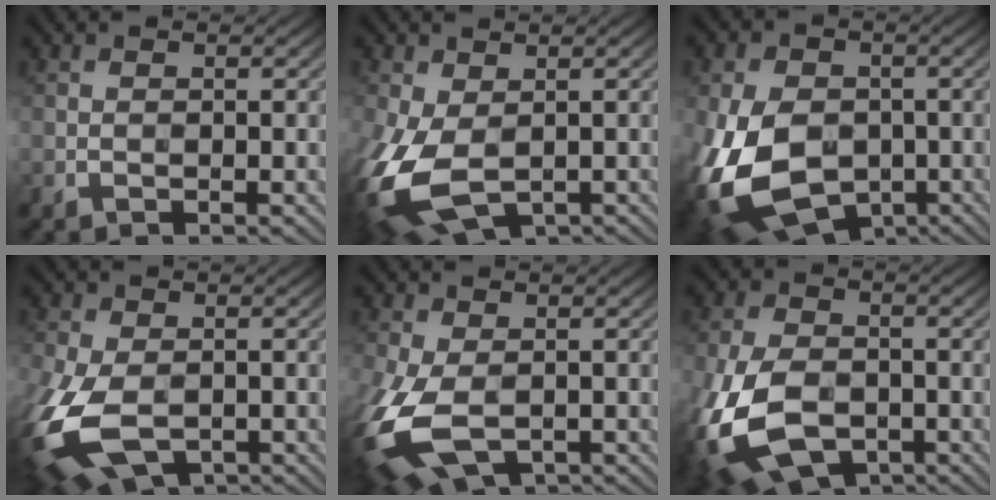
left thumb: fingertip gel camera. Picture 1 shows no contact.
{"total": 11.8, "force": [-2.9, 7.2, 8.9], "torque": [-0.245, -0.036, -0.040]}
{"total": 17.3, "force": [-5.0, 12.0, 11.3], "torque": [-0.254, -0.038, -0.081]}
{"total": 13.6, "force": [-5.0, 7.9, 9.8], "torque": [-0.252, -0.053, -0.082]}
{"total": 12.0, "force": [-4.3, 6.8, 8.9], "torque": [-0.236, -0.047, -0.067]}
{"total": 15.6, "force": [-6.3, 9.7, 10.5], "torque": [-0.278, -0.052, -0.111]}